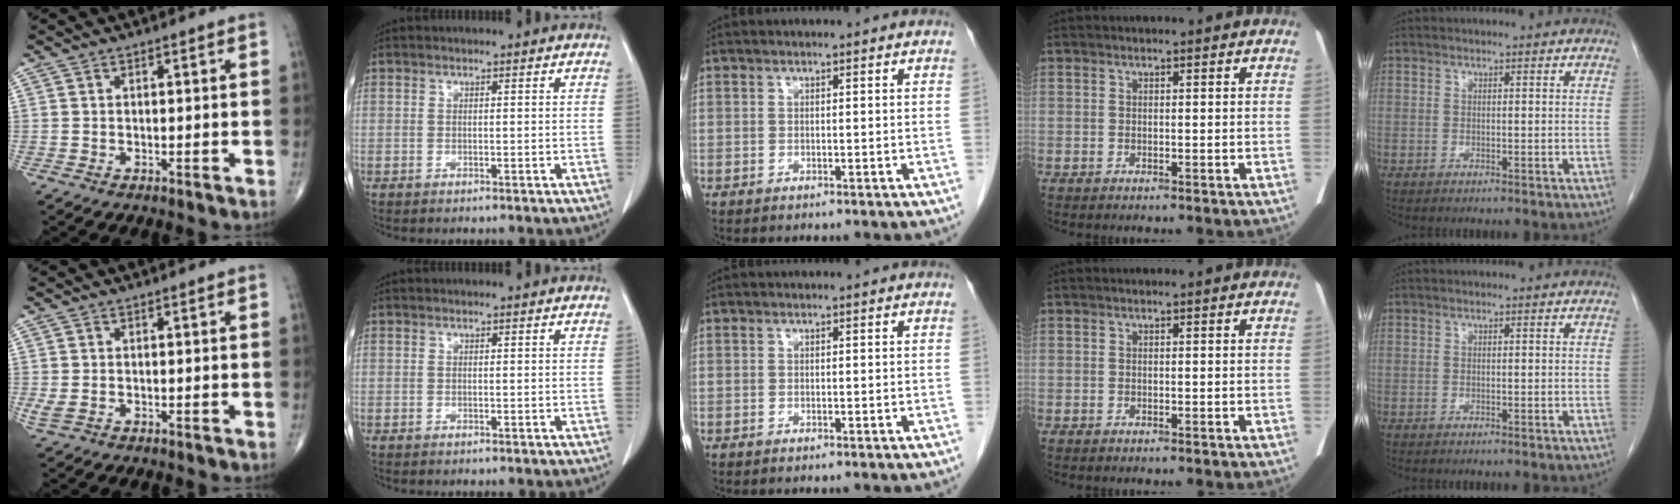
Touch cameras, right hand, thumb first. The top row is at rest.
{"thumb": {"total": 1.7, "force": [-0.2, 1.1, 1.3], "torque": [-0.040, 0.004, -0.001]}}